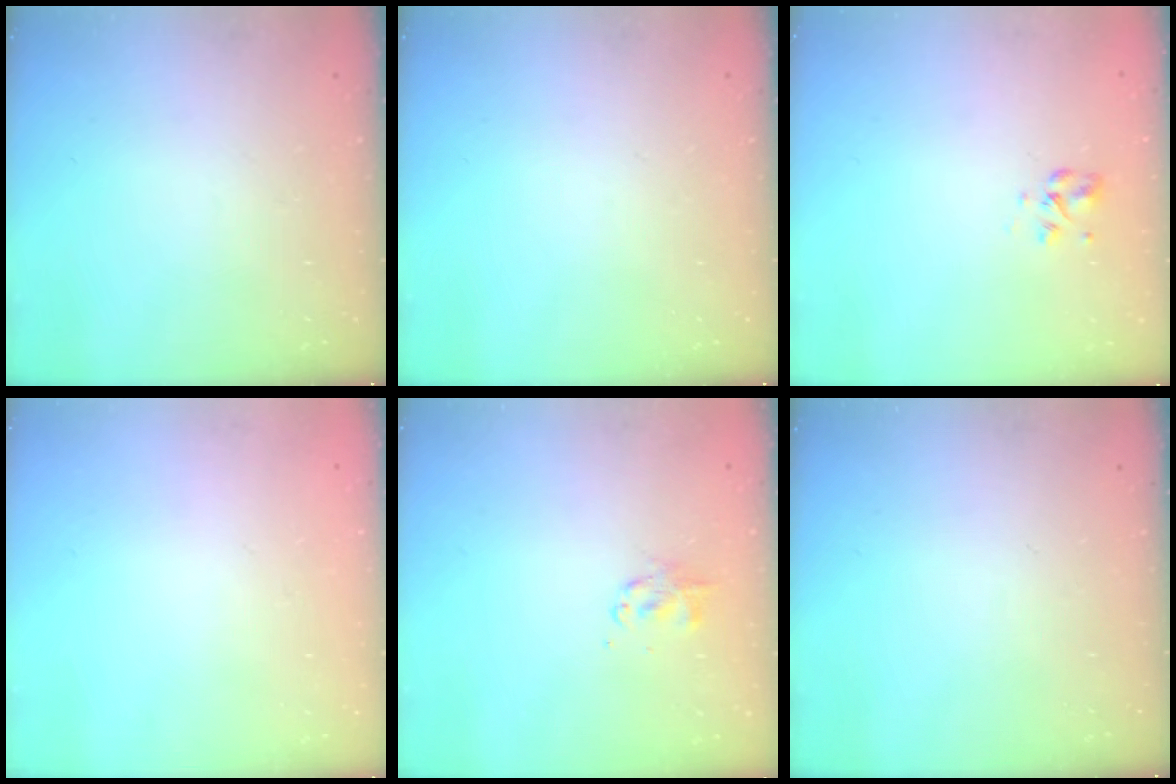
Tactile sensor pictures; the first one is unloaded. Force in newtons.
{"total": 0.0}
{"total": 2.6, "press": 2.4, "slide": 1.0}
{"total": 1.8, "press": 1.7, "slide": 0.1}
{"total": 2.8, "press": 2.7, "slide": 0.4}
{"total": 0.0}